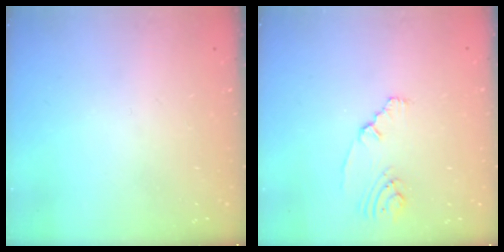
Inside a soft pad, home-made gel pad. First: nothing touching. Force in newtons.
{"total": 2.2, "press": 2.1, "slide": 0.6}